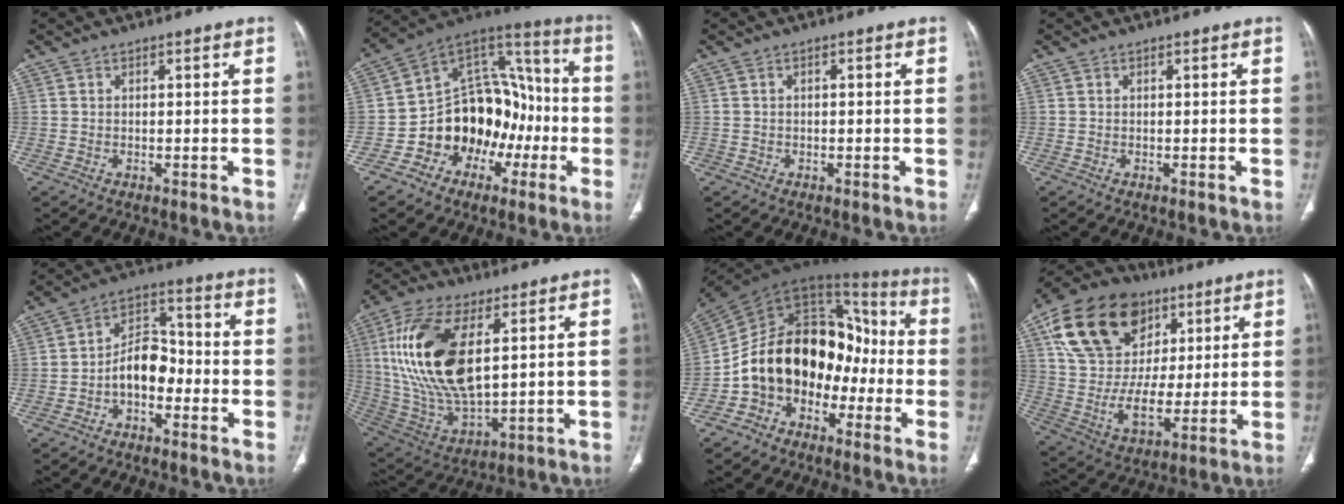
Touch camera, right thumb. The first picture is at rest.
{"total": 19.8, "force": [-5.5, 14.8, 11.9], "torque": [-0.117, 0.090, -0.081]}
{"total": 0.6, "force": [-0.1, 0.4, 0.3], "torque": [0.001, 0.002, -0.002]}
{"total": 0.0}
{"total": 8.8, "force": [-2.7, 5.7, 6.2], "torque": [-0.077, 0.045, -0.058]}
{"total": 21.5, "force": [5.3, 10.1, 18.2], "torque": [-0.374, -0.022, 0.105]}
{"total": 19.5, "force": [-5.4, 14.4, 12.1], "torque": [-0.161, 0.099, -0.095]}
{"total": 24.8, "force": [10.7, 17.0, 14.5], "torque": [-0.251, -0.004, 0.193]}